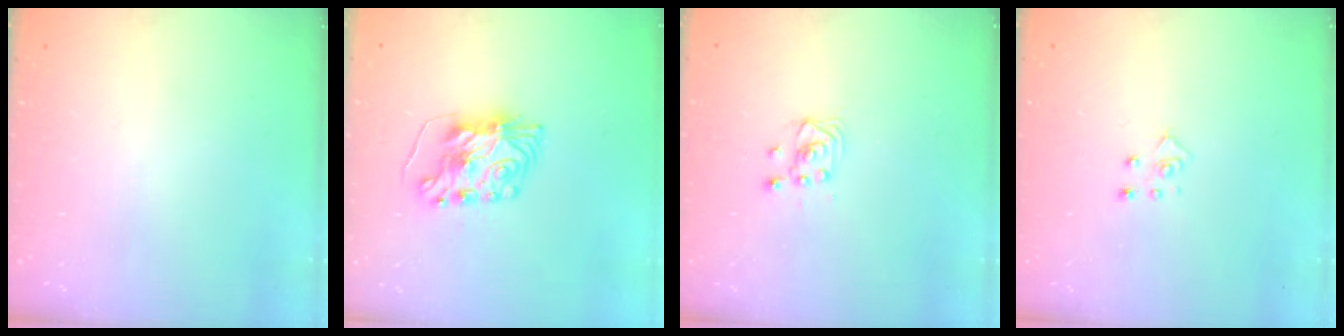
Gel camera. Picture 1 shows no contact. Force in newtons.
{"total": 8.2, "press": 8.2, "slide": 0.6}
{"total": 2.9, "press": 2.9, "slide": 0.4}
{"total": 3.8, "press": 3.8, "slide": 0.4}